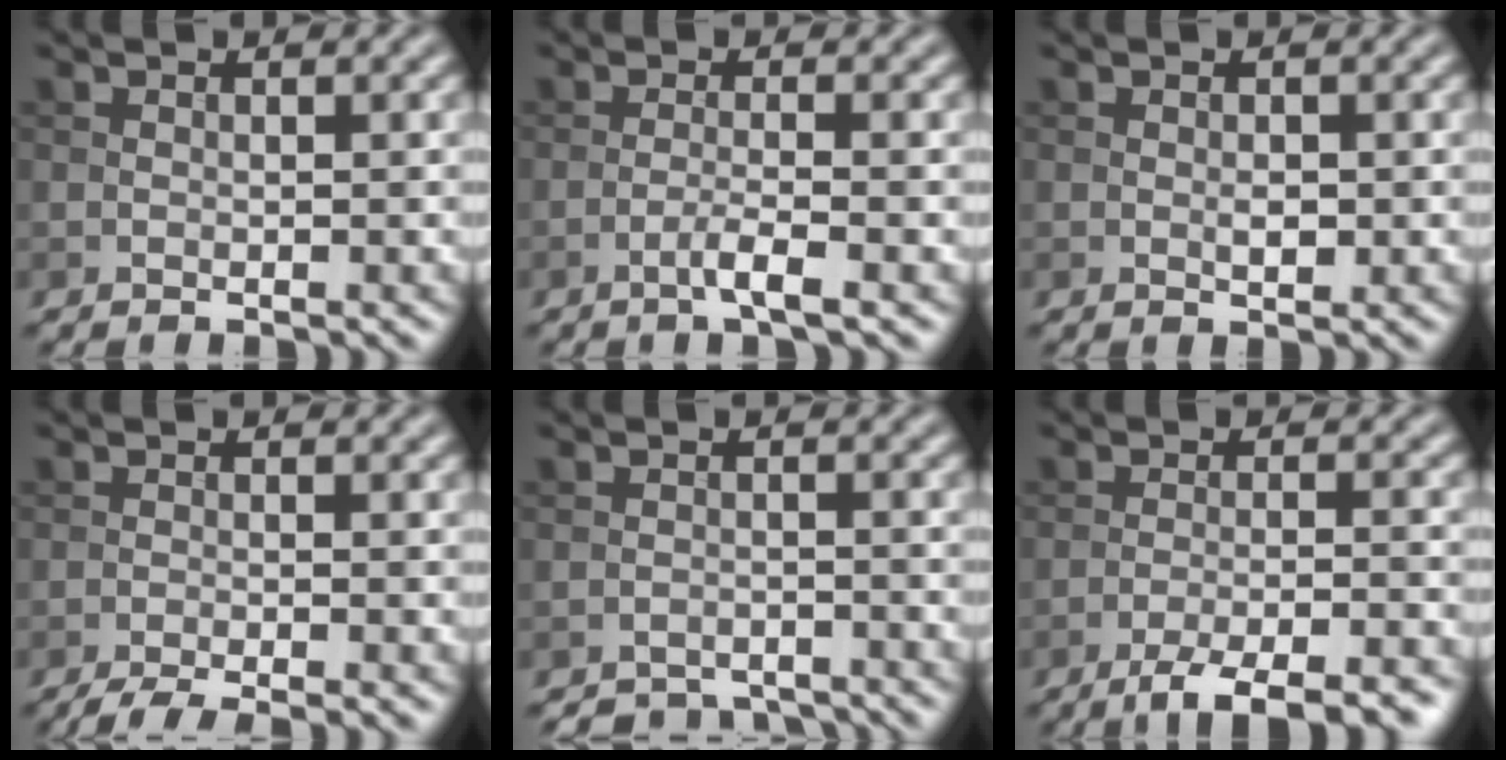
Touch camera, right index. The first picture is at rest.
{"total": 2.1, "force": [-1.1, 0.2, 1.8], "torque": [-0.030, 0.008, -0.027]}
{"total": 1.1, "force": [-0.1, 0.6, 0.9], "torque": [-0.013, -0.002, -0.001]}
{"total": 3.8, "force": [-2.8, 0.7, 2.5], "torque": [-0.037, -0.003, -0.054]}
{"total": 3.6, "force": [-3.5, 0.8, 0.2], "torque": [0.002, 0.000, -0.056]}
{"total": 6.4, "force": [-4.7, 1.3, 4.1], "torque": [-0.056, -0.008, -0.074]}